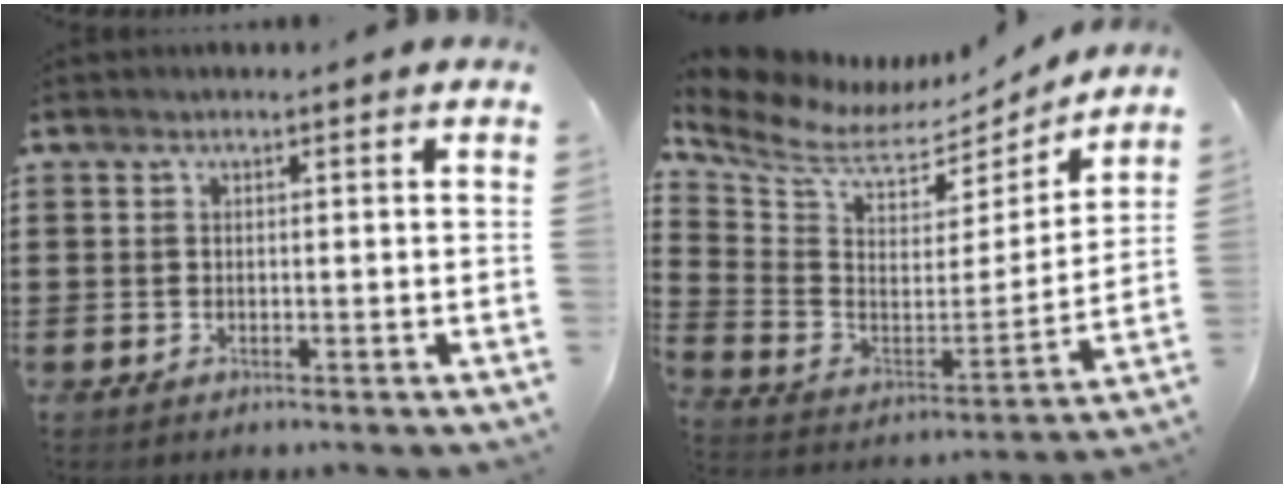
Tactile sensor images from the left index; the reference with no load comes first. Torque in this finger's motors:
{"motor_torque": [2.14, 0.00, 0.43, 0.02]}